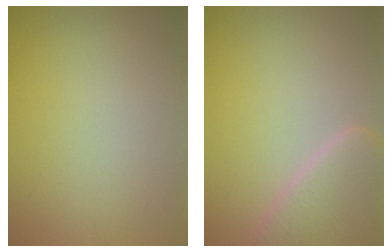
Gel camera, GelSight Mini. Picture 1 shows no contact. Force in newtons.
{"total": 4.8, "press": 4.8, "slide": 0.5}